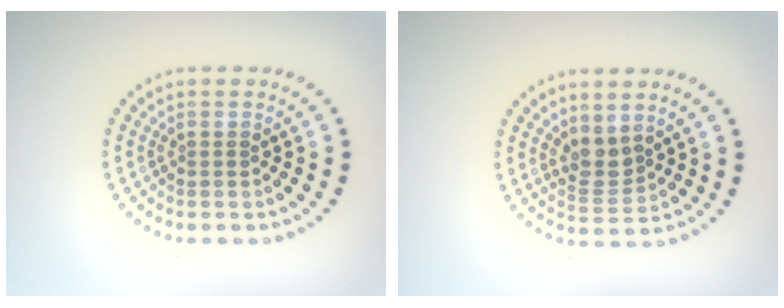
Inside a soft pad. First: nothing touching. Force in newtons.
{"total": 2.3, "press": 1.9, "slide": 1.3}